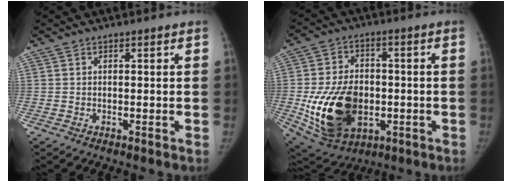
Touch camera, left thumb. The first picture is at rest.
{"total": 19.5, "force": [-3.5, 13.5, 13.7], "torque": [-0.222, 0.000, -0.034]}